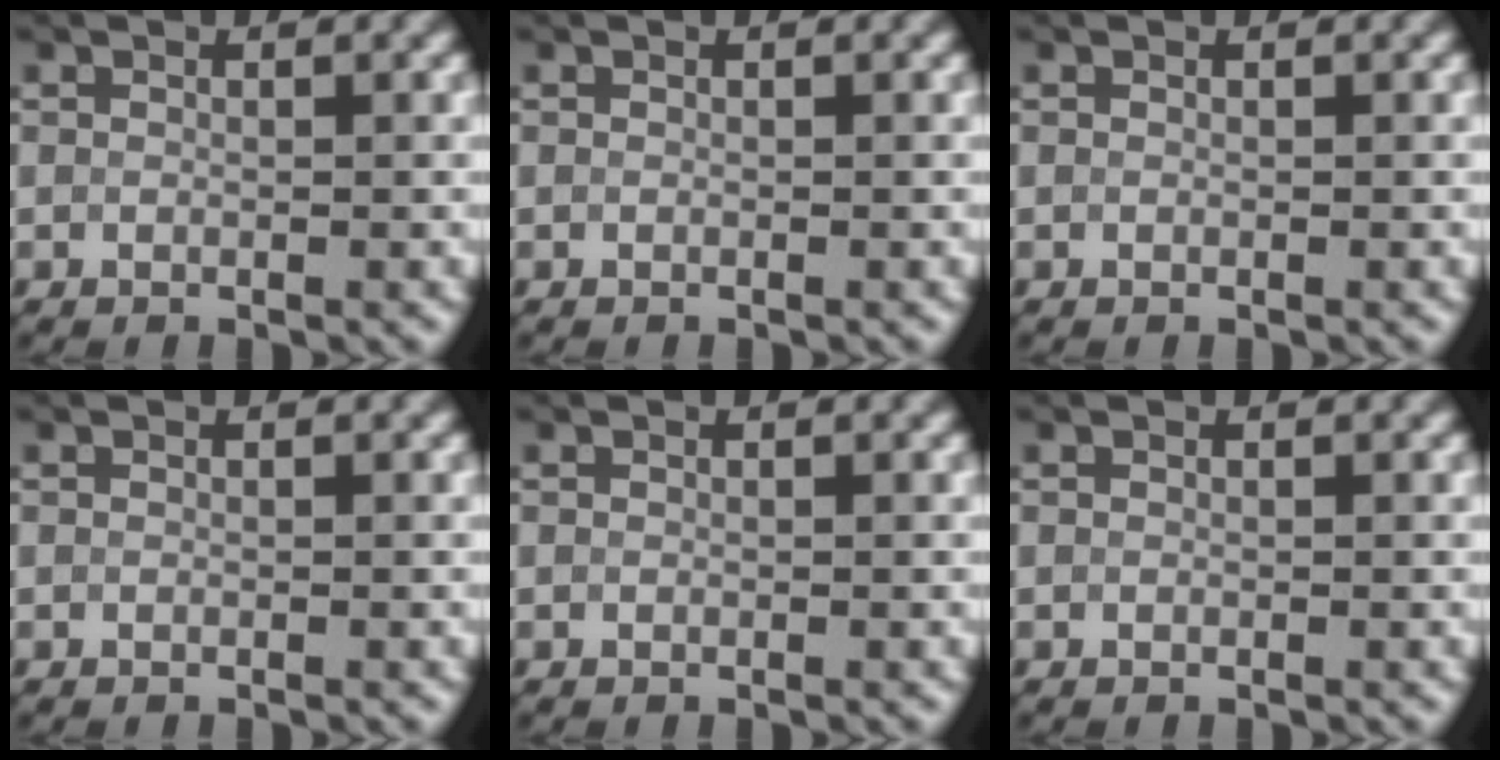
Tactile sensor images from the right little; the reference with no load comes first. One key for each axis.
{"total": 0.0}
{"total": 0.0}
{"total": 0.0}
{"total": 0.0}
{"total": 0.0}